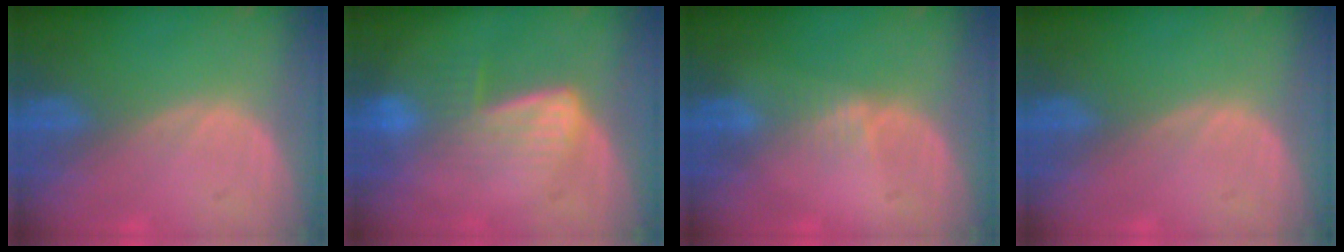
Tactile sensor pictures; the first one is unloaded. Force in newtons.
{"total": 7.2, "press": 6.0, "slide": 4.0}
{"total": 1.3, "press": 1.3, "slide": 0.2}
{"total": 0.0}